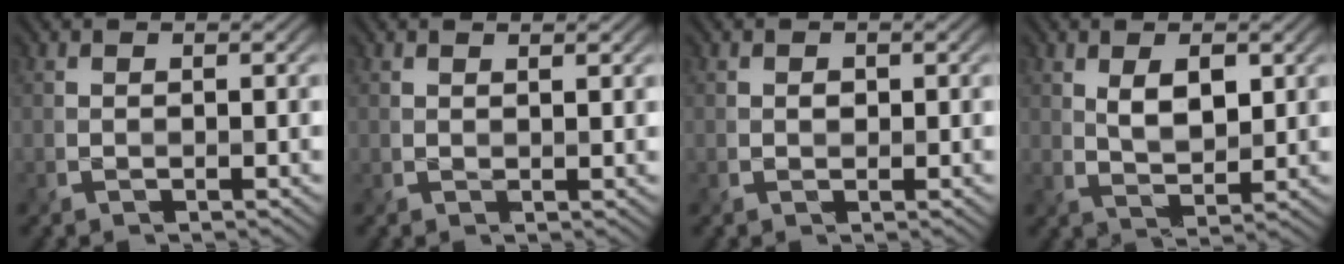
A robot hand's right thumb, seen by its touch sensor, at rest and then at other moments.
{"total": 0.8, "force": [0.7, 0.1, 0.4], "torque": [-0.008, -0.001, 0.013]}
{"total": 0.7, "force": [0.1, 0.6, 0.2], "torque": [-0.007, -0.007, 0.009]}
{"total": 4.1, "force": [1.6, 2.2, 3.2], "torque": [-0.069, -0.008, 0.037]}